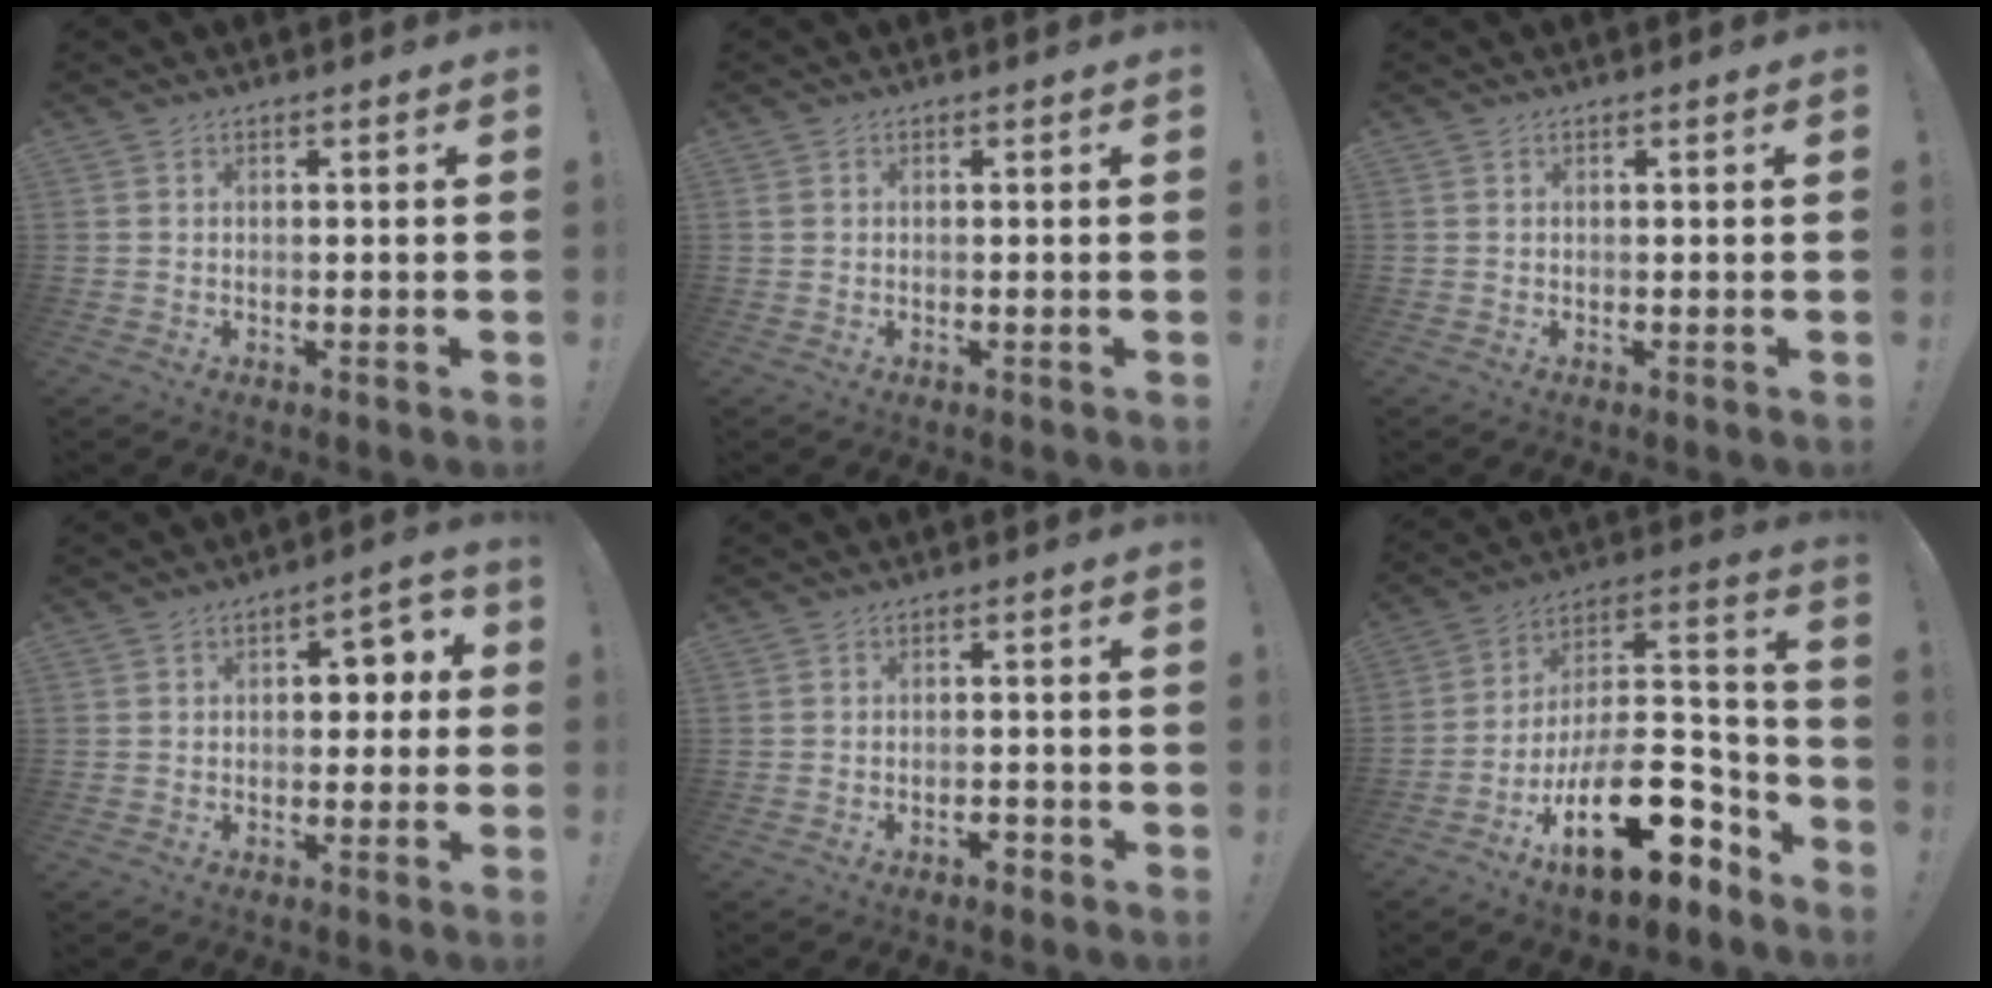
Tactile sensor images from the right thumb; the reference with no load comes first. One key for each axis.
{"total": 0.8, "fx": 0.3, "fy": 0.6, "fz": 0.4, "tx": -0.015, "ty": 0.005, "tz": 0.008}
{"total": 0.0}
{"total": 8.8, "fx": 1.2, "fy": 6.2, "fz": 6.0, "tx": -0.069, "ty": -0.006, "tz": 0.020}
{"total": 2.4, "fx": -1.9, "fy": 0.8, "fz": 1.1, "tx": -0.020, "ty": 0.008, "tz": -0.032}
{"total": 25.5, "fx": -11.3, "fy": 11.8, "fz": 19.6, "tx": -0.303, "ty": 0.064, "tz": -0.171}